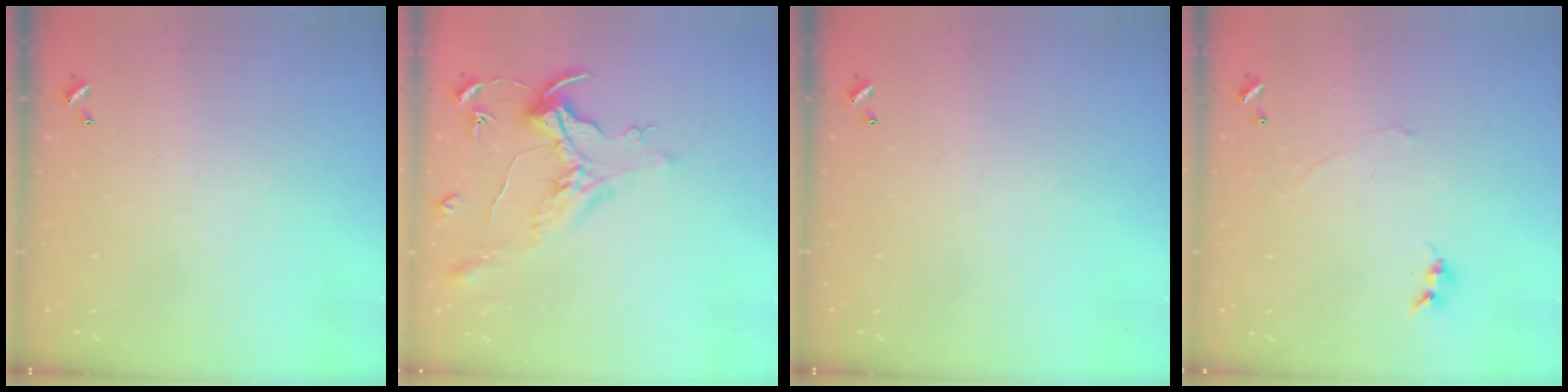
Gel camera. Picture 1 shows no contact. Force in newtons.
{"total": 1.6, "press": 1.4, "slide": 0.7}
{"total": 0.0}
{"total": 0.7, "press": 0.5, "slide": 0.5}